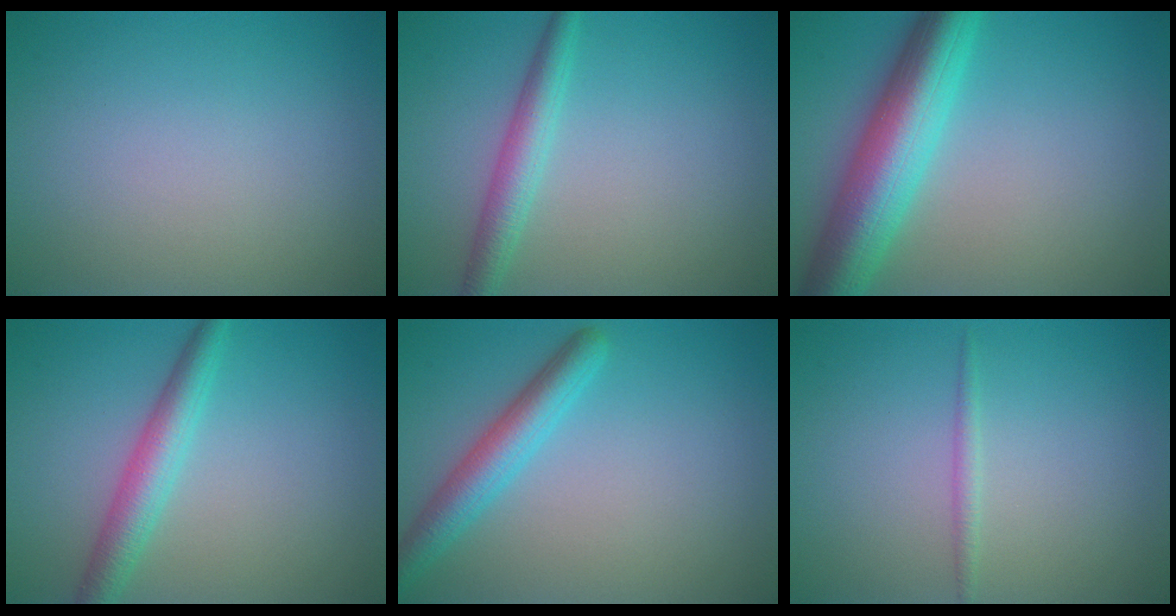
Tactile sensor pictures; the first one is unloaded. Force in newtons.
{"total": 2.9, "press": 2.9, "slide": 0.0}
{"total": 8.6, "press": 8.6, "slide": 0.5}
{"total": 3.6, "press": 3.6, "slide": 0.1}
{"total": 3.8, "press": 3.8, "slide": 0.2}
{"total": 0.9, "press": 0.9, "slide": 0.0}